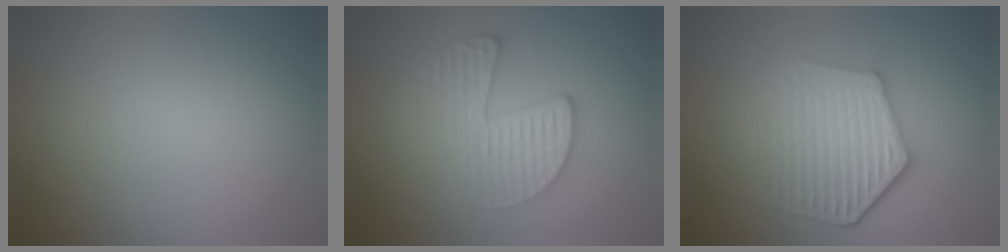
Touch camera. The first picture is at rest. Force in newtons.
{"total": 4.7, "press": 3.0, "slide": 3.6}
{"total": 5.9, "press": 4.5, "slide": 3.9}